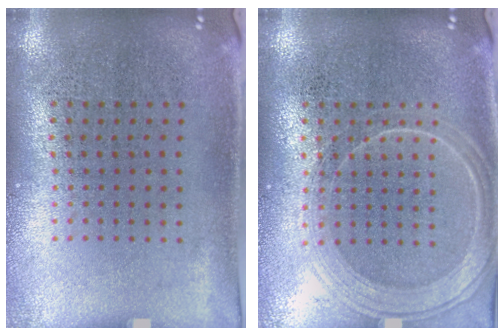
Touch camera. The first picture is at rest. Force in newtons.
{"total": 2.4, "press": 2.4, "slide": 0.4}